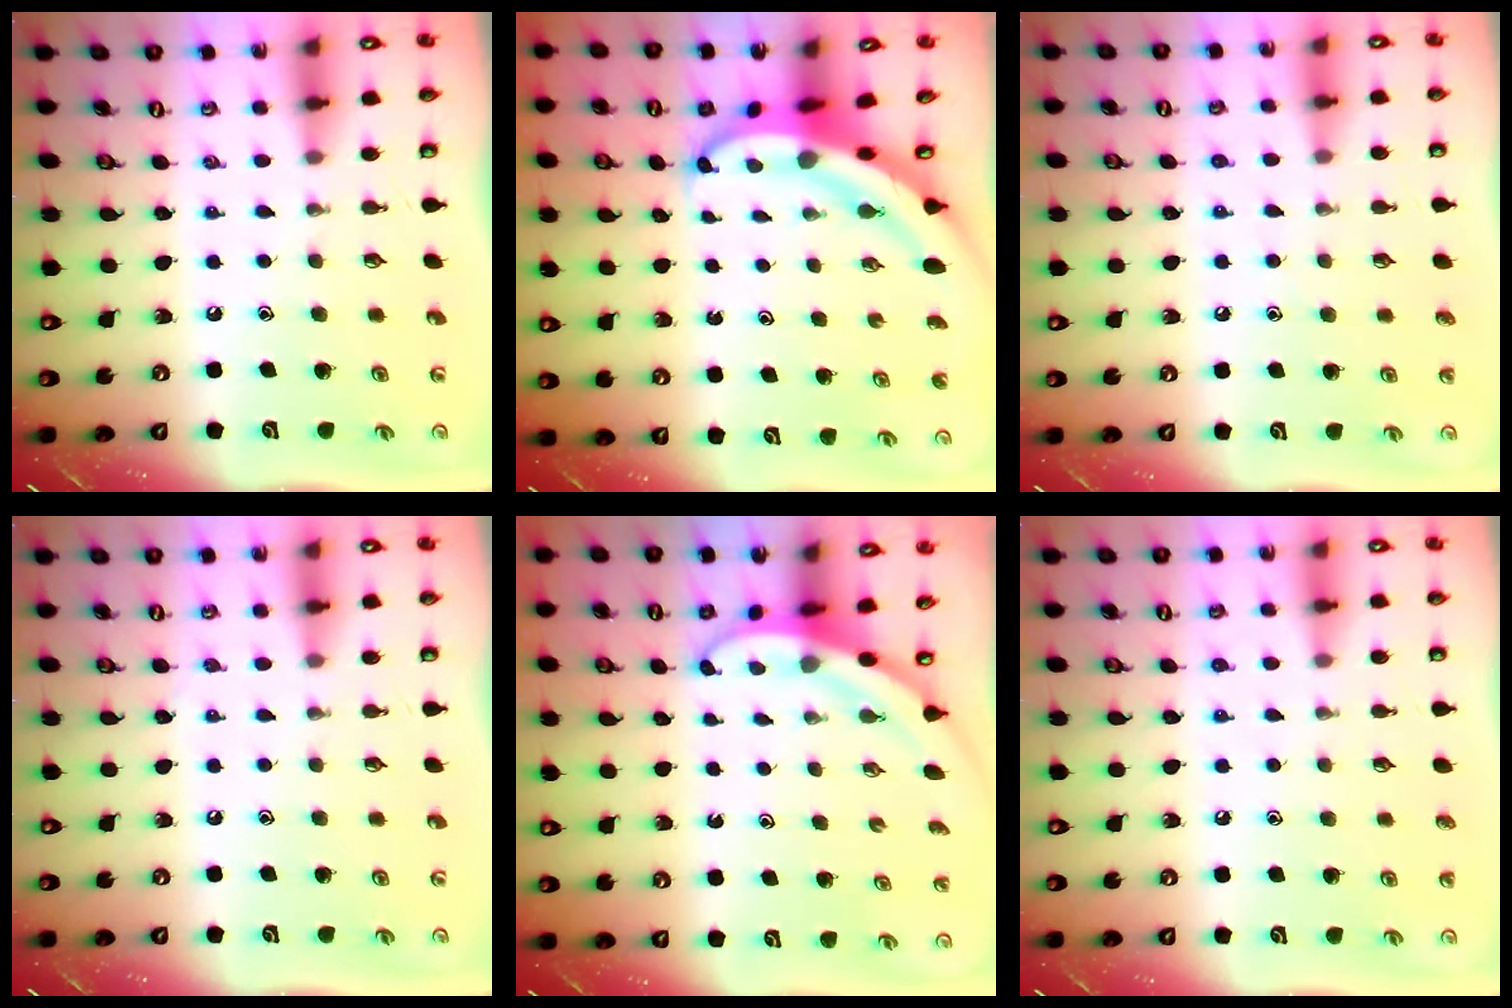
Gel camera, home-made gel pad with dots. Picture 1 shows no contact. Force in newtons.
{"total": 6.6, "press": 6.6, "slide": 0.9}
{"total": 4.8, "press": 4.8, "slide": 0.6}
{"total": 3.0, "press": 2.9, "slide": 0.3}
{"total": 3.3, "press": 3.3, "slide": 0.2}
{"total": 4.3, "press": 4.2, "slide": 0.5}